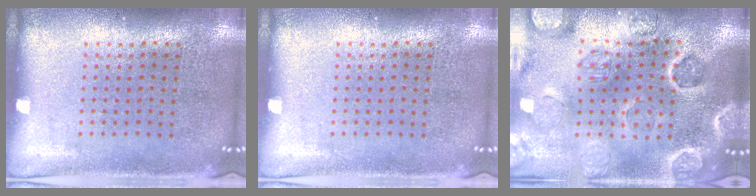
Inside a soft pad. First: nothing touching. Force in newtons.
{"total": 0.0}
{"total": 3.1, "press": 3.1, "slide": 0.5}